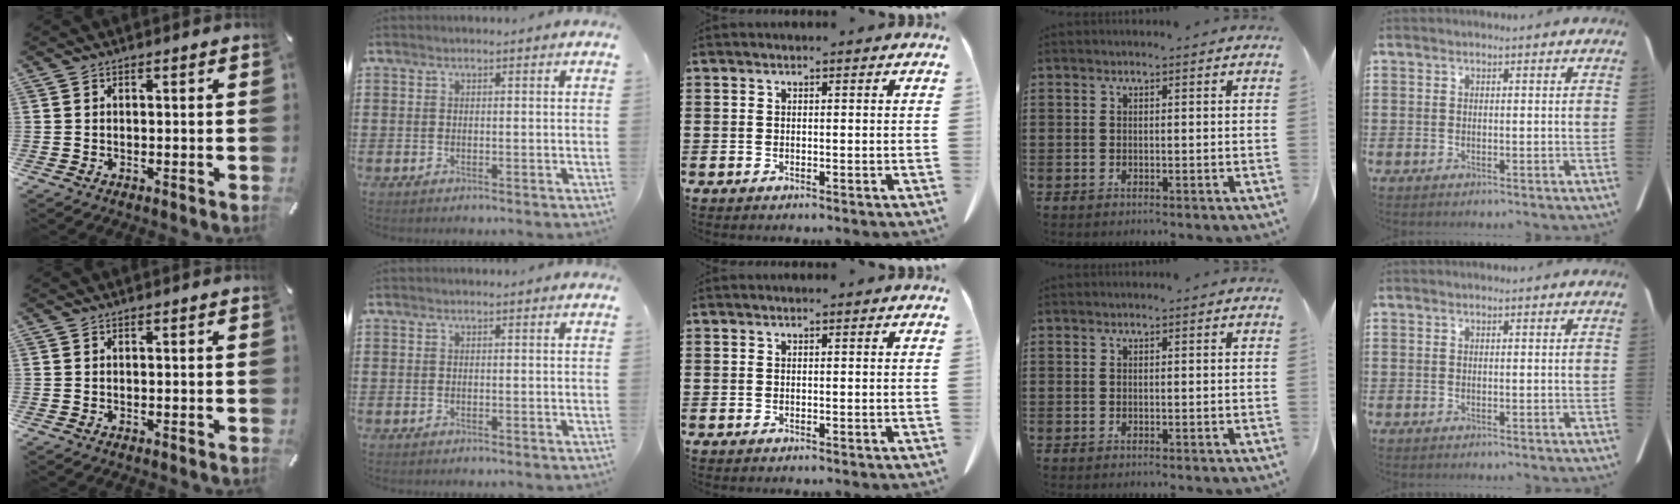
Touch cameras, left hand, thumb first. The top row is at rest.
{}